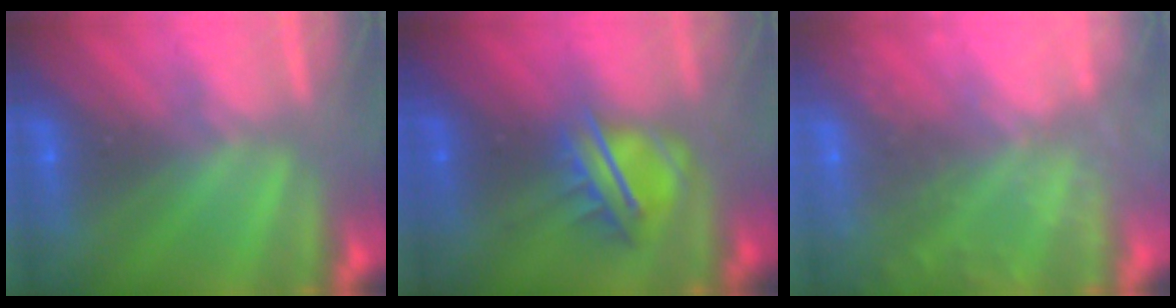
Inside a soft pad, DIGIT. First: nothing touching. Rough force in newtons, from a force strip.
{"total": 5.3}
{"total": 9.0}